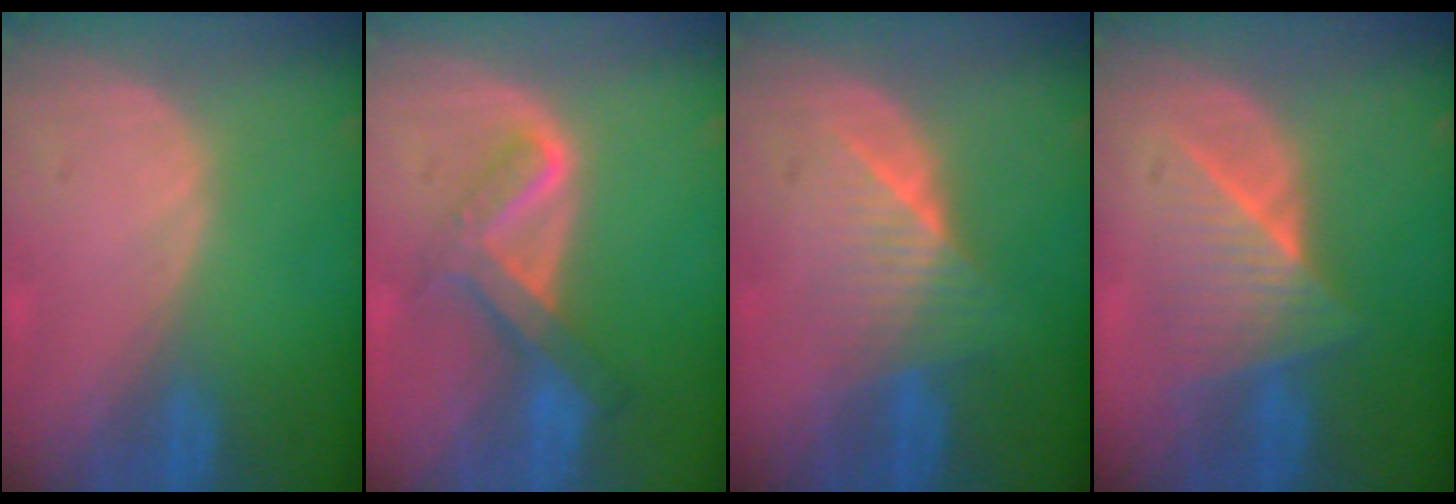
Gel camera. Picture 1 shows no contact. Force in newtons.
{"total": 6.7, "press": 5.6, "slide": 3.6}
{"total": 6.2, "press": 5.7, "slide": 2.6}
{"total": 6.5, "press": 6.4, "slide": 1.0}